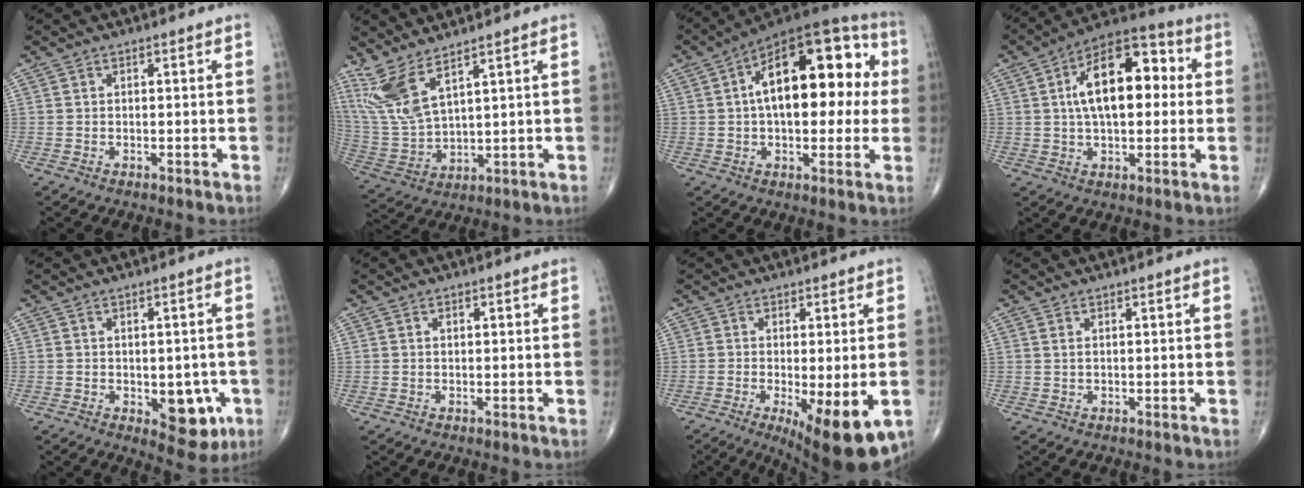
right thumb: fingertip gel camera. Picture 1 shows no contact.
{"total": 10.0, "force": [6.6, 2.7, 6.9], "torque": [-0.161, -0.036, 0.159]}
{"total": 23.2, "force": [3.7, 11.7, 19.6], "torque": [-0.267, 0.036, 0.044]}
{"total": 16.9, "force": [2.6, 8.8, 14.3], "torque": [-0.211, 0.029, 0.034]}
{"total": 8.5, "force": [-2.4, 4.7, 6.6], "torque": [-0.044, 0.002, -0.020]}
{"total": 0.8, "force": [0.3, 0.5, 0.5], "torque": [-0.010, 0.001, 0.005]}
{"total": 13.0, "force": [-4.5, 4.1, 11.5], "torque": [-0.148, -0.019, -0.056]}
{"total": 0.7, "force": [0.4, 0.2, 0.5], "torque": [-0.013, 0.005, 0.009]}